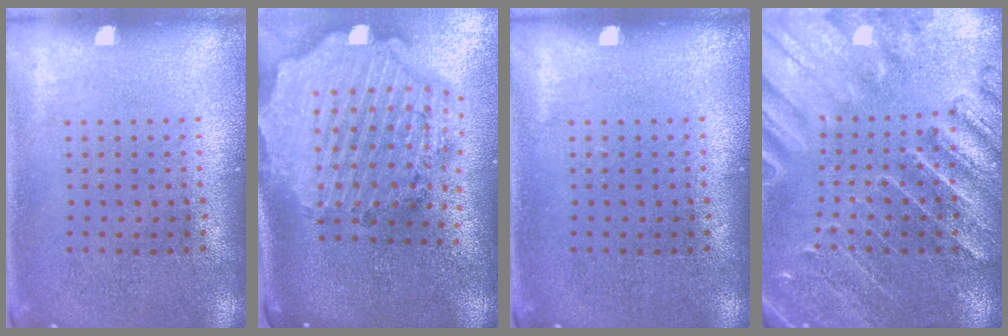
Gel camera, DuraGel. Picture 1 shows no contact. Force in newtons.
{"total": 3.6, "press": 3.0, "slide": 1.9}
{"total": 0.0}
{"total": 3.2, "press": 3.0, "slide": 1.0}